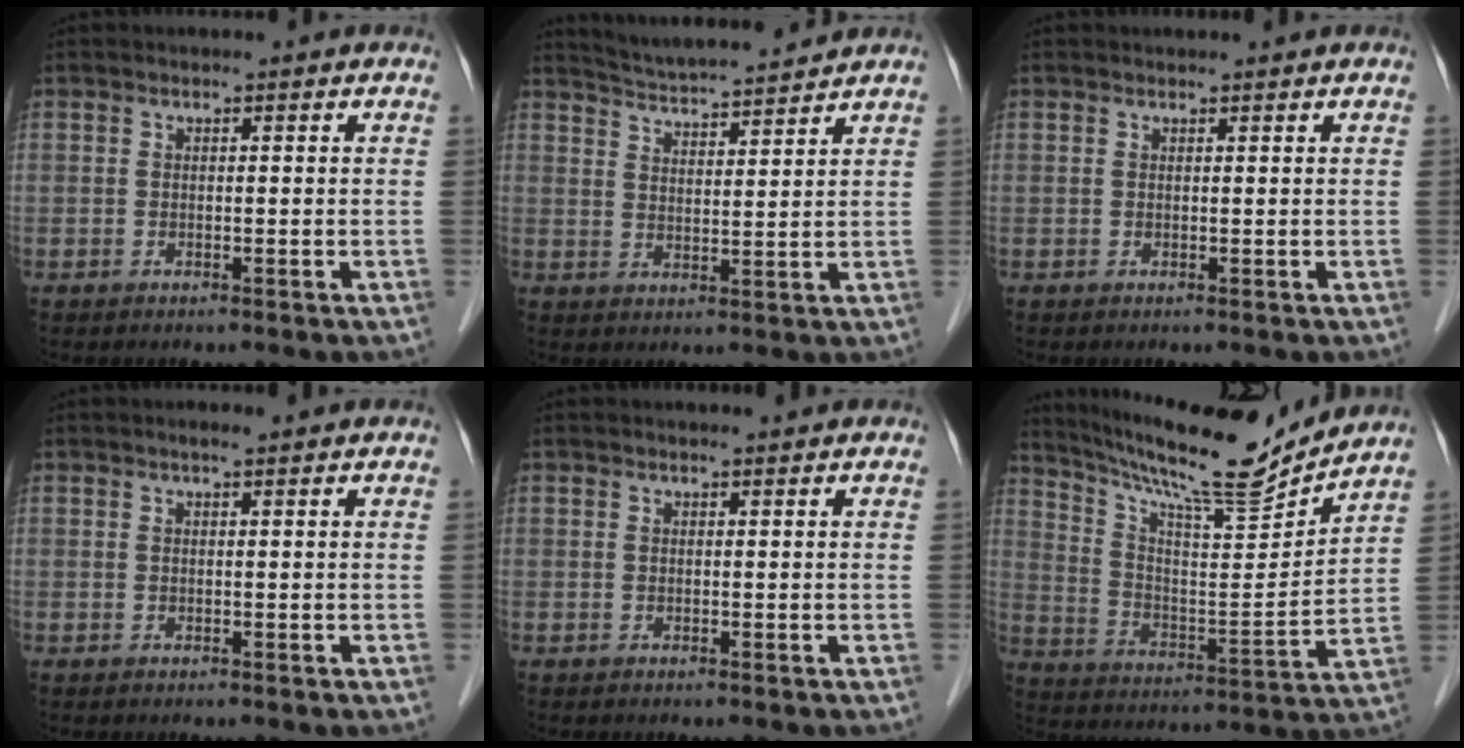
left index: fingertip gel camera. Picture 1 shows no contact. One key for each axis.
{"total": 9.4, "fx": 9.0, "fy": -0.1, "fz": 2.8, "tx": -0.059, "ty": 0.016, "tz": 0.146}
{"total": 1.3, "fx": 1.2, "fy": 0.0, "fz": 0.3, "tx": -0.006, "ty": 0.009, "tz": 0.019}
{"total": 1.3, "fx": 1.0, "fy": 0.0, "fz": 0.9, "tx": -0.017, "ty": 0.008, "tz": 0.018}
{"total": 1.1, "fx": 1.1, "fy": -0.1, "fz": 0.3, "tx": -0.007, "ty": 0.006, "tz": 0.018}
{"total": 17.9, "fx": 16.5, "fy": 0.5, "fz": 7.1, "tx": -0.131, "ty": -0.023, "tz": 0.265}